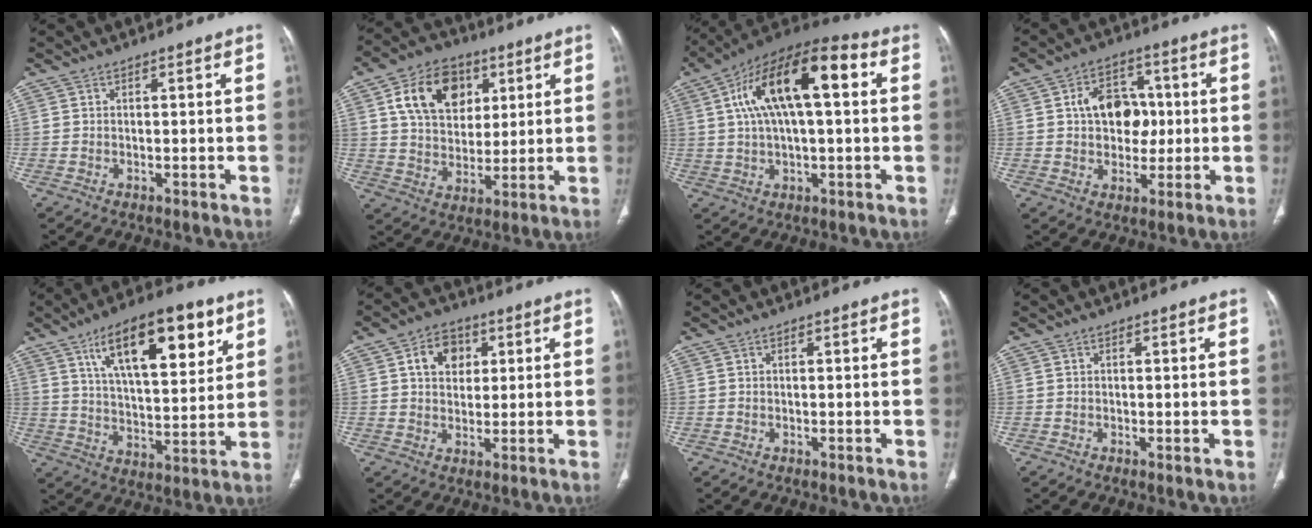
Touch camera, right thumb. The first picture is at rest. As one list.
[{"total": 14.9, "force": [5.5, 10.6, 8.9], "torque": [-0.121, -0.008, 0.095]}, {"total": 19.5, "force": [4.6, 7.9, 17.2], "torque": [-0.288, 0.032, 0.066]}, {"total": 10.9, "force": [1.0, 8.0, 7.3], "torque": [-0.073, 0.015, 0.014]}, {"total": 19.9, "force": [9.9, 7.7, 15.5], "torque": [-0.208, -0.032, 0.166]}, {"total": 7.4, "force": [2.3, 5.7, 4.1], "torque": [-0.036, 0.000, 0.034]}, {"total": 0.0}, {"total": 0.5, "force": [-0.1, 0.1, 0.5], "torque": [-0.012, -0.004, -0.003]}]